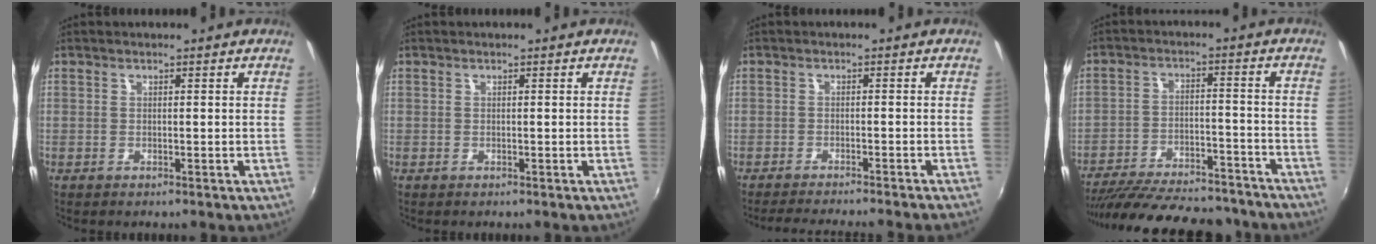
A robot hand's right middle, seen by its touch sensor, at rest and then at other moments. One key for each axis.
{"total": 0.0}
{"total": 8.0, "fx": -7.2, "fy": -0.6, "fz": 3.4, "tx": -0.074, "ty": -0.010, "tz": -0.105}
{"total": 24.9, "fx": -21.8, "fy": 6.5, "fz": 10.2, "tx": -0.194, "ty": -0.016, "tz": -0.299}